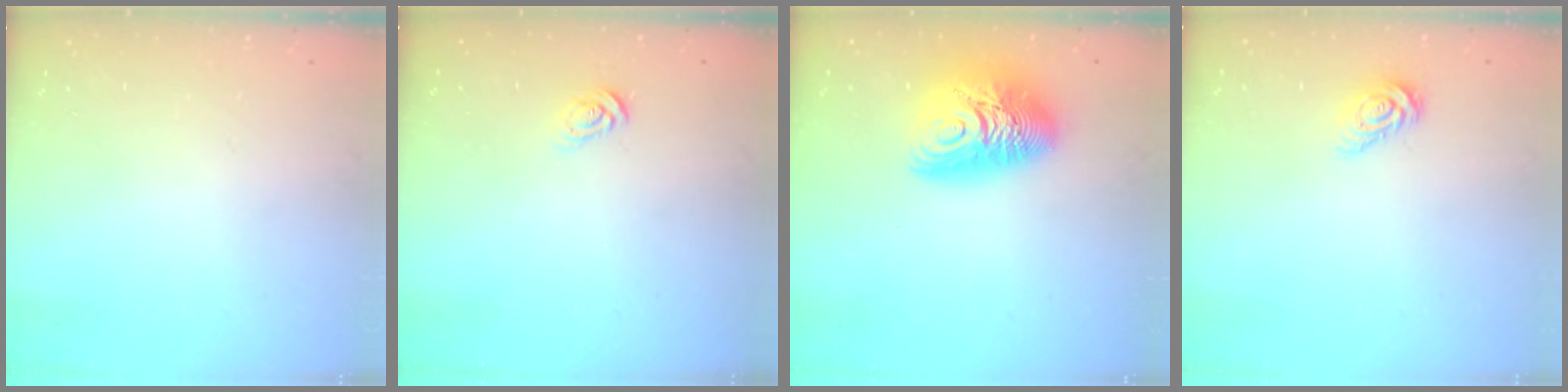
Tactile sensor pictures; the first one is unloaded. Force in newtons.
{"total": 3.7, "press": 3.7, "slide": 0.4}
{"total": 14.1, "press": 14.1, "slide": 1.3}
{"total": 5.1, "press": 5.1, "slide": 0.3}